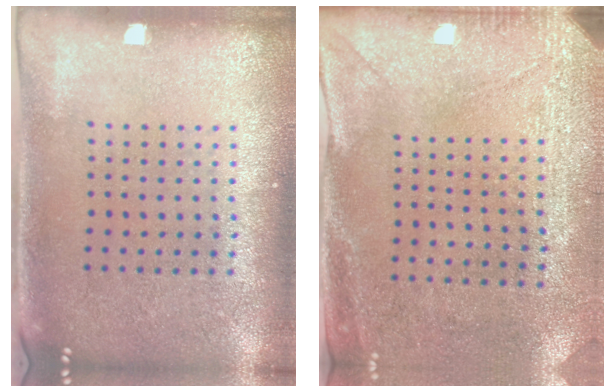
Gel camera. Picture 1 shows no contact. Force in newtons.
{"total": 2.9, "press": 2.3, "slide": 1.8}